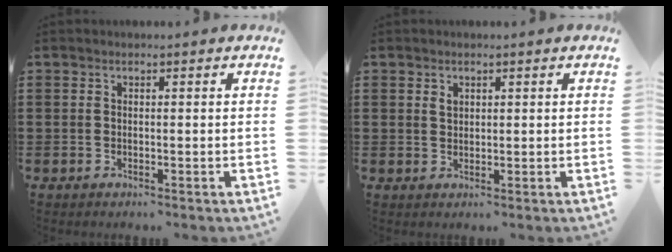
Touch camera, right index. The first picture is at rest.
{"total": 1.2, "force": [0.7, 0.9, 0.5], "torque": [-0.013, 0.003, 0.014]}